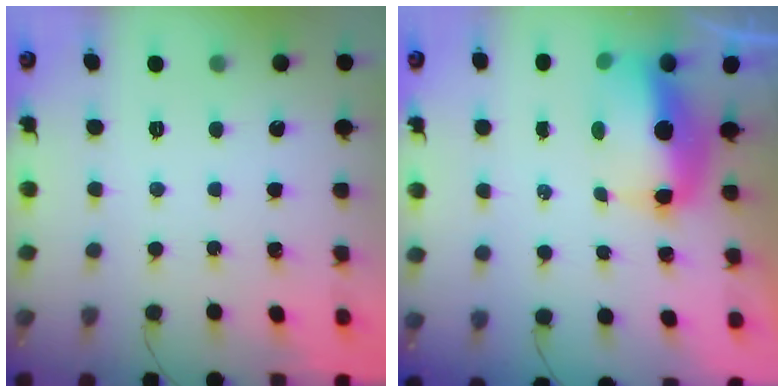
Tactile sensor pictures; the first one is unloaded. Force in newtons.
{"total": 9.8, "press": 9.5, "slide": 2.1}